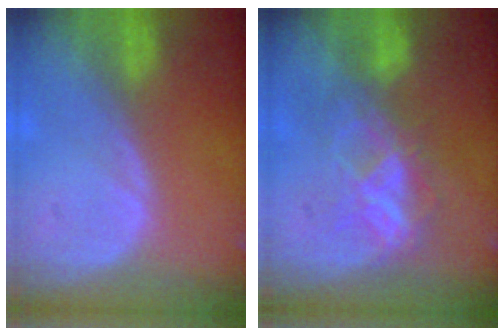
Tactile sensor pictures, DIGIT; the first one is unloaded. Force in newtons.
{"total": 5.8, "press": 5.7, "slide": 1.3}